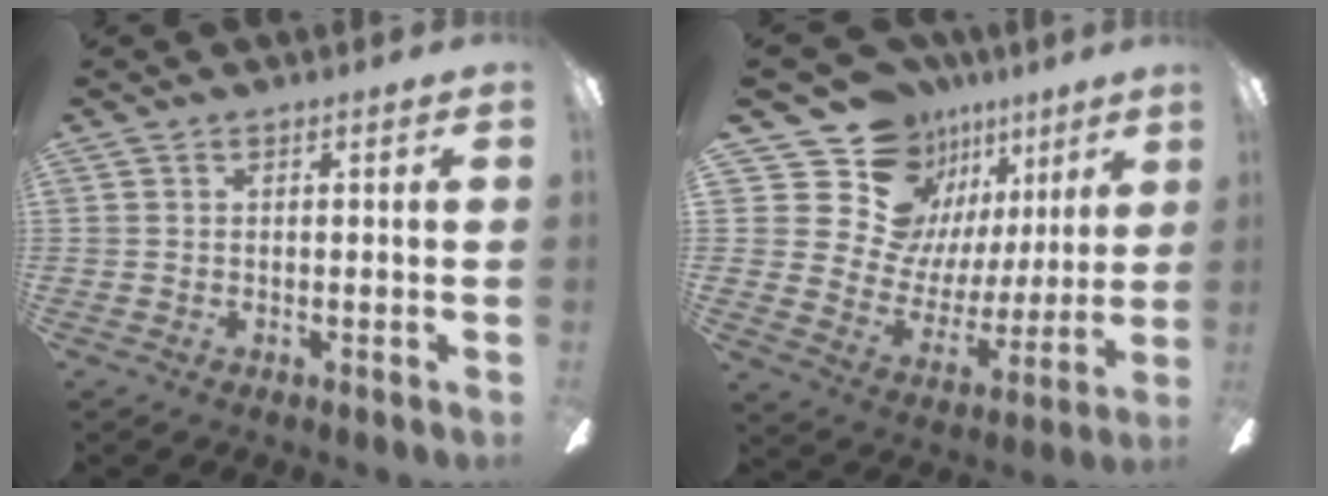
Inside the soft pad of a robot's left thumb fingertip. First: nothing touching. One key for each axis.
{"total": 16.7, "fx": 12.4, "fy": 10.7, "fz": 3.5, "tx": -0.086, "ty": -0.100, "tz": 0.249}